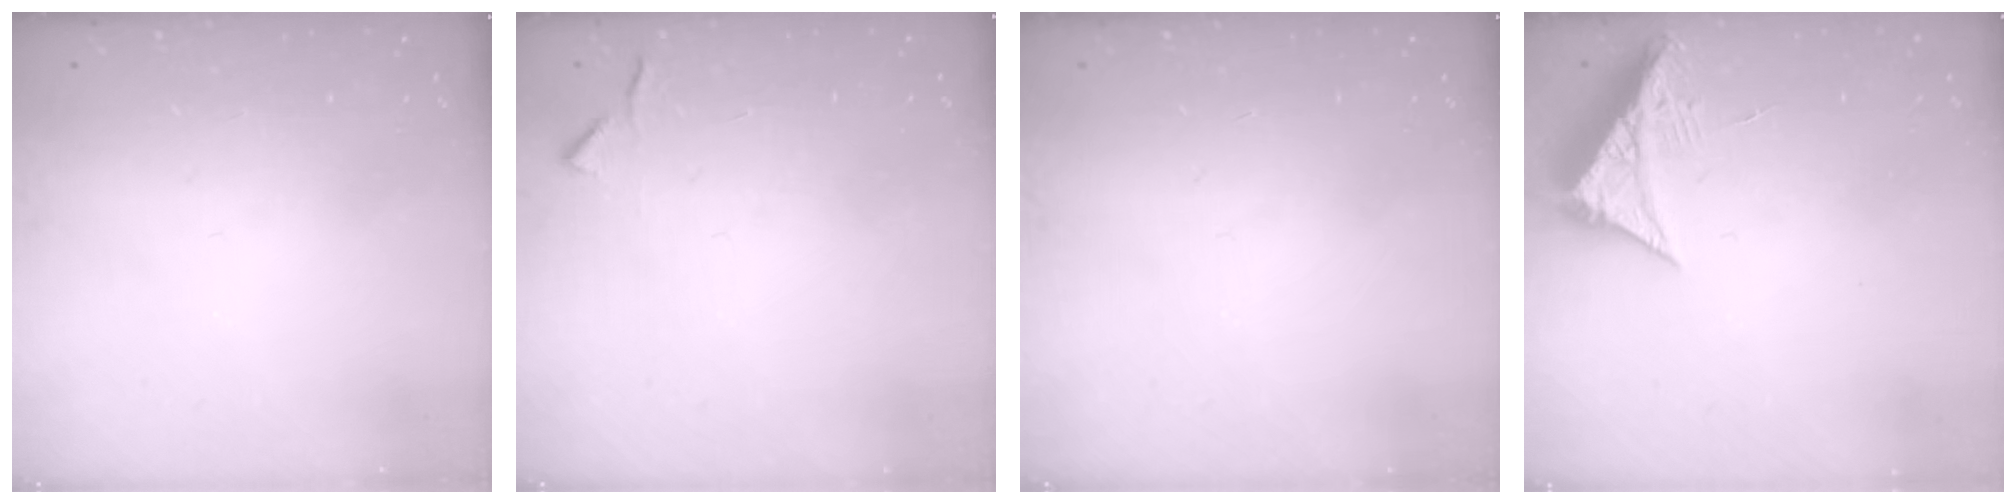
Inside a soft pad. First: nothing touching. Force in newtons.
{"total": 4.2, "press": 4.1, "slide": 0.6}
{"total": 0.0}
{"total": 7.7, "press": 7.7, "slide": 0.4}